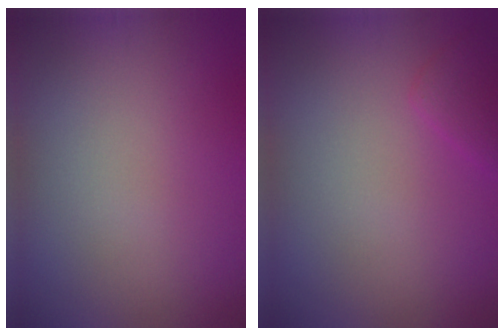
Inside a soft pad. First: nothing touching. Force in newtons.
{"total": 1.4, "press": 1.4, "slide": 0.1}